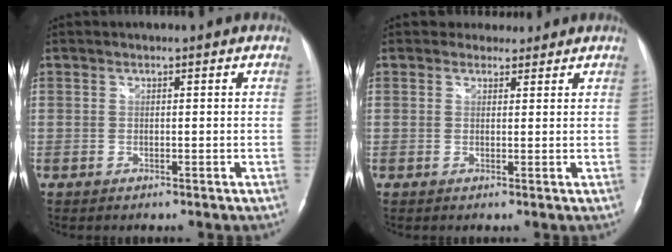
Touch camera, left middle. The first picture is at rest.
{"total": 2.5, "force": [2.2, 1.1, -0.1], "torque": [0.006, 0.006, 0.032]}